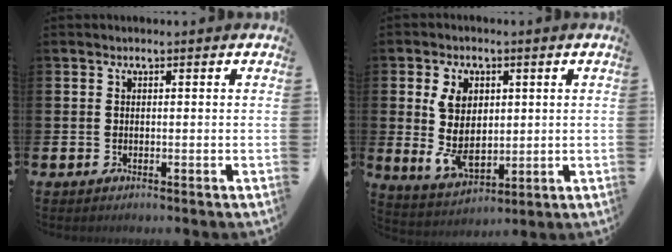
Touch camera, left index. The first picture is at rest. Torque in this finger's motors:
{"motor_torque": [1.73, -0.13, 1.05, 0.21]}